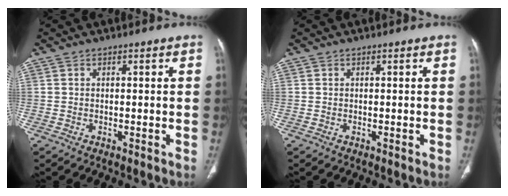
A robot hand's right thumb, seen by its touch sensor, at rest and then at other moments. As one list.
[{"total": 0.0}]